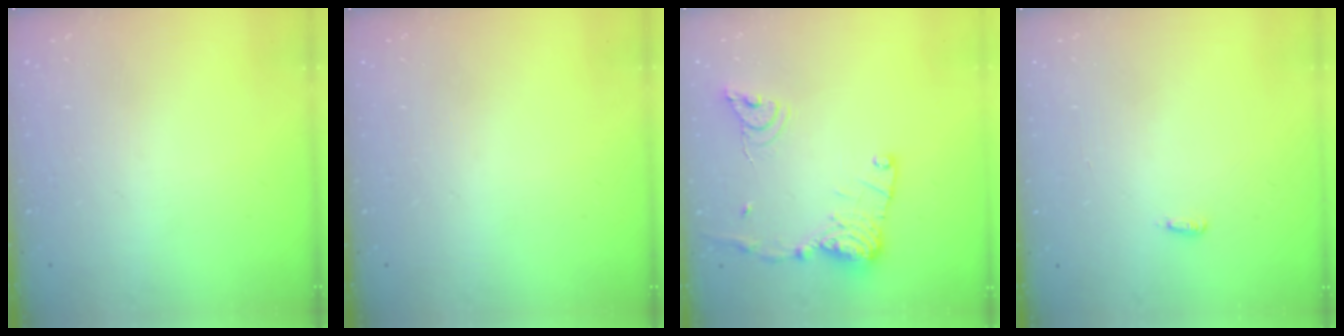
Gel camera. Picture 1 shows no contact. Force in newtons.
{"total": 0.0}
{"total": 15.3, "press": 15.3, "slide": 1.2}
{"total": 2.9, "press": 2.8, "slide": 0.9}